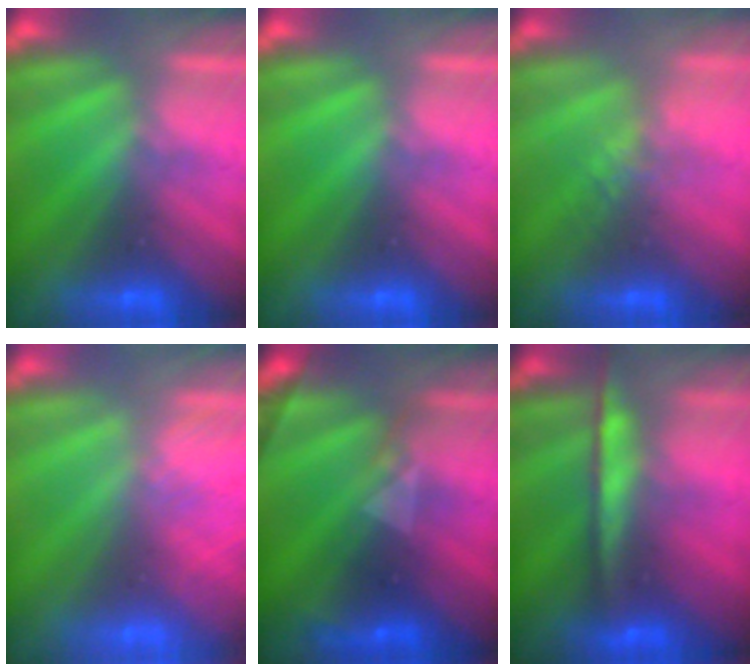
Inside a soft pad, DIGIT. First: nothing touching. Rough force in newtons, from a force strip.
{"total": 0.0}
{"total": 2.2}
{"total": 6.2}
{"total": 2.5}
{"total": 8.4}